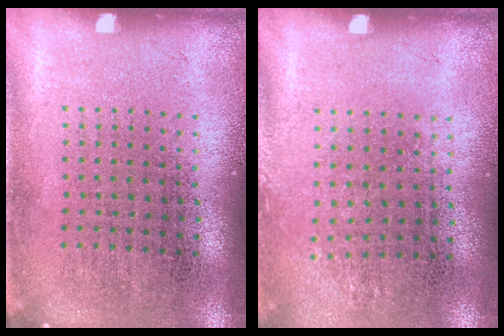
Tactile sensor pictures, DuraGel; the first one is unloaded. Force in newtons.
{"total": 0.7, "press": 0.6, "slide": 0.4}